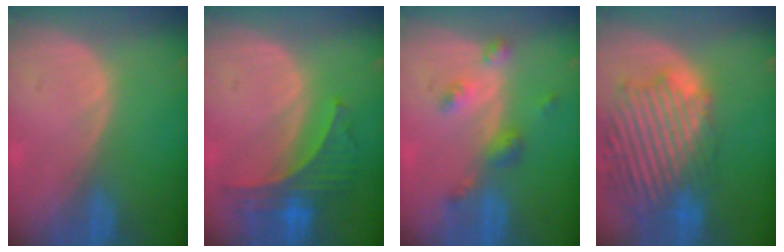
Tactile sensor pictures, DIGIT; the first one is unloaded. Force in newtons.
{"total": 6.9, "press": 6.3, "slide": 2.9}
{"total": 4.7, "press": 4.2, "slide": 2.2}
{"total": 14.1, "press": 12.0, "slide": 7.3}